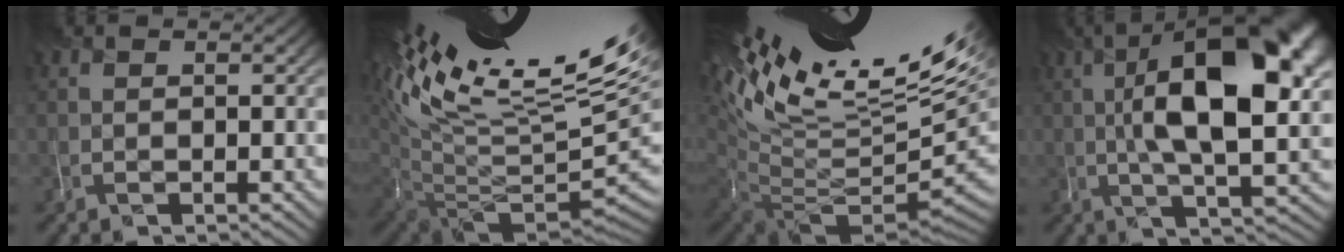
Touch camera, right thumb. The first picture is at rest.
{"total": 17.8, "force": [9.3, 6.0, 14.0], "torque": [-0.186, 0.027, 0.181]}
{"total": 17.7, "force": [7.1, 5.8, 15.2], "torque": [-0.205, 0.015, 0.155]}
{"total": 17.3, "force": [2.5, 6.7, 15.8], "torque": [-0.237, 0.023, 0.033]}